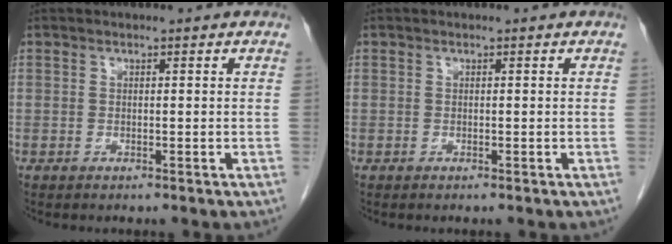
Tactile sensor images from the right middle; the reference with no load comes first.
{"total": 0.0}